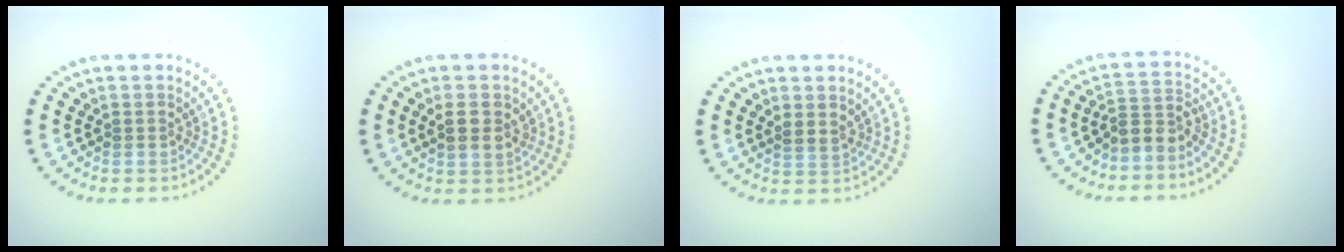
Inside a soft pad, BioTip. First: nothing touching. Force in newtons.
{"total": 2.6, "press": 2.5, "slide": 0.7}
{"total": 1.0, "press": 0.7, "slide": 0.6}
{"total": 2.6, "press": 1.9, "slide": 1.7}